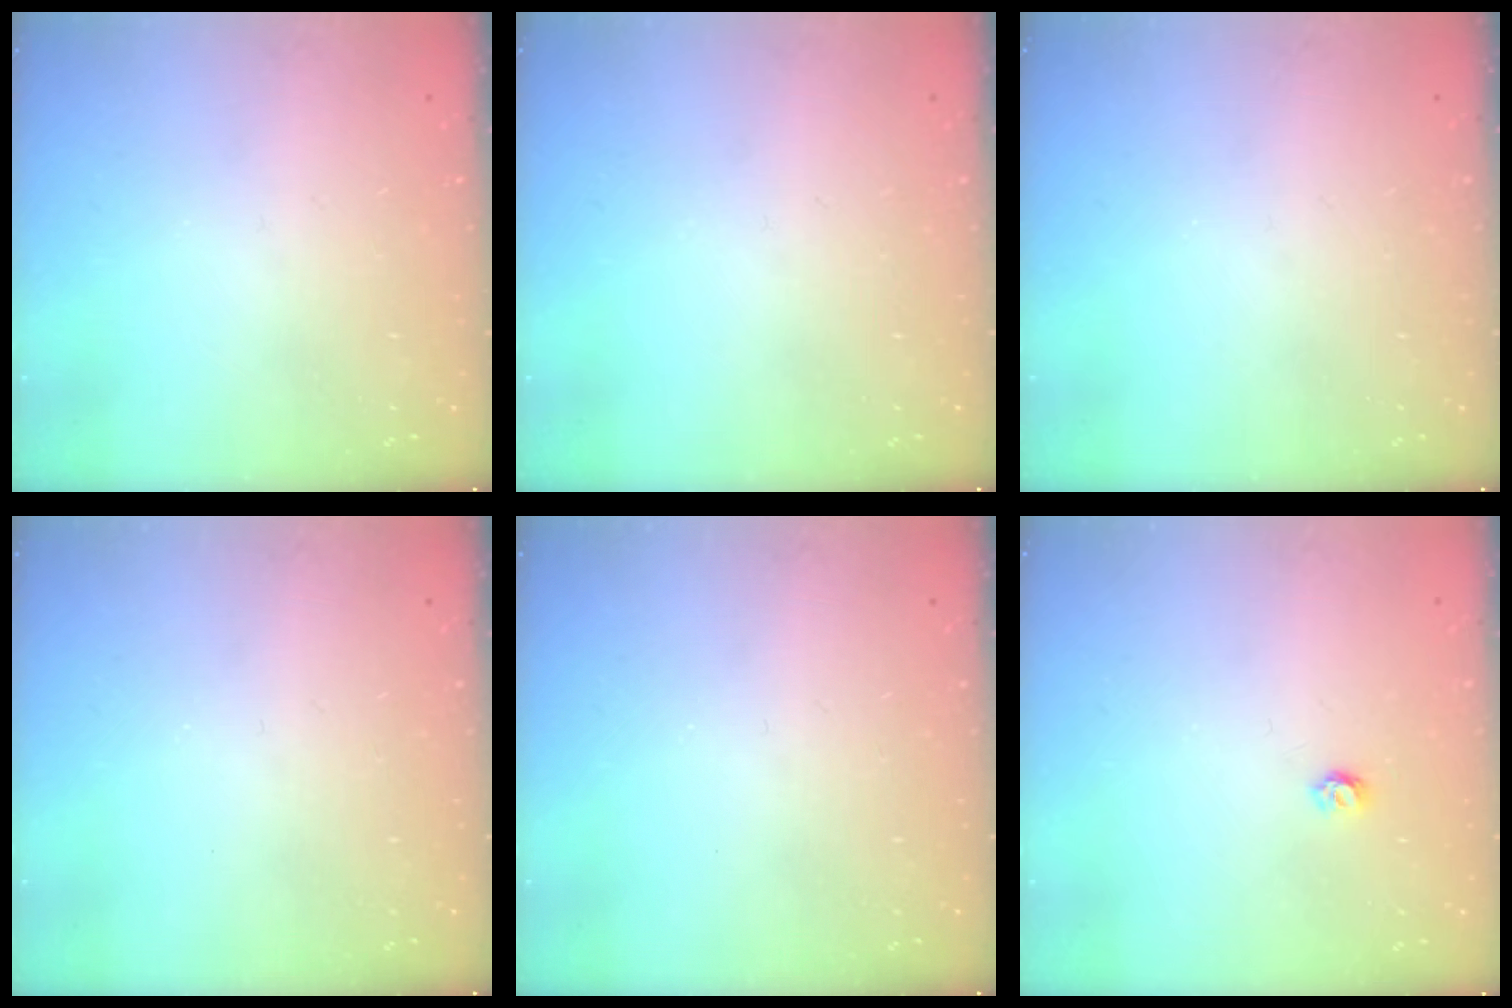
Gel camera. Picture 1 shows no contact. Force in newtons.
{"total": 0.0}
{"total": 0.0}
{"total": 0.0}
{"total": 0.0}
{"total": 3.5, "press": 3.5, "slide": 0.3}